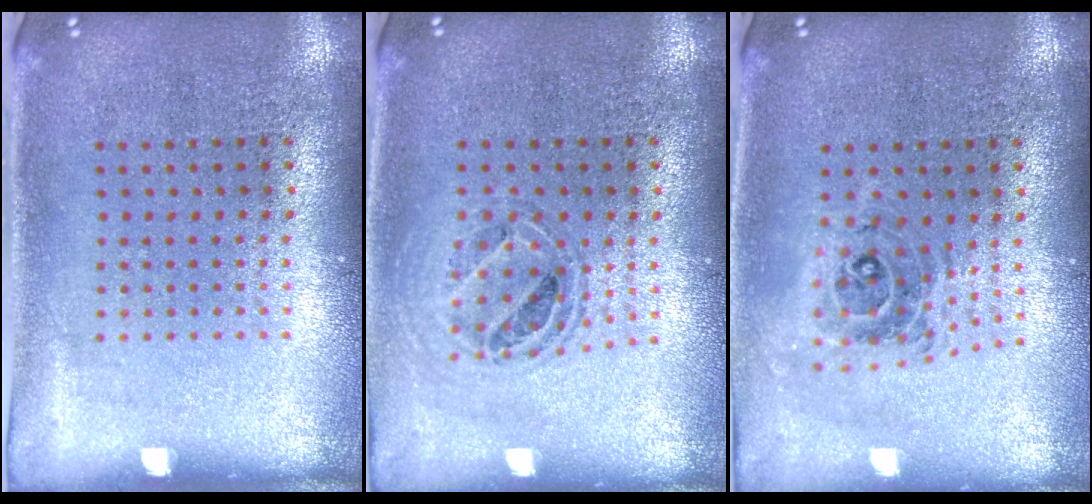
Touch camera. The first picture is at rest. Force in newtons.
{"total": 0.8, "press": 0.8, "slide": 0.0}
{"total": 0.8, "press": 0.8, "slide": 0.2}